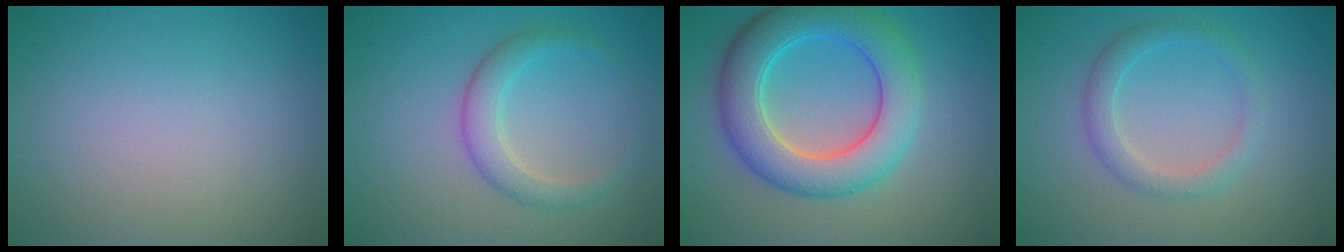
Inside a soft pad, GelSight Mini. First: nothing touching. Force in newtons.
{"total": 2.7, "press": 2.7, "slide": 0.1}
{"total": 7.7, "press": 7.7, "slide": 0.3}
{"total": 2.4, "press": 2.4, "slide": 0.1}